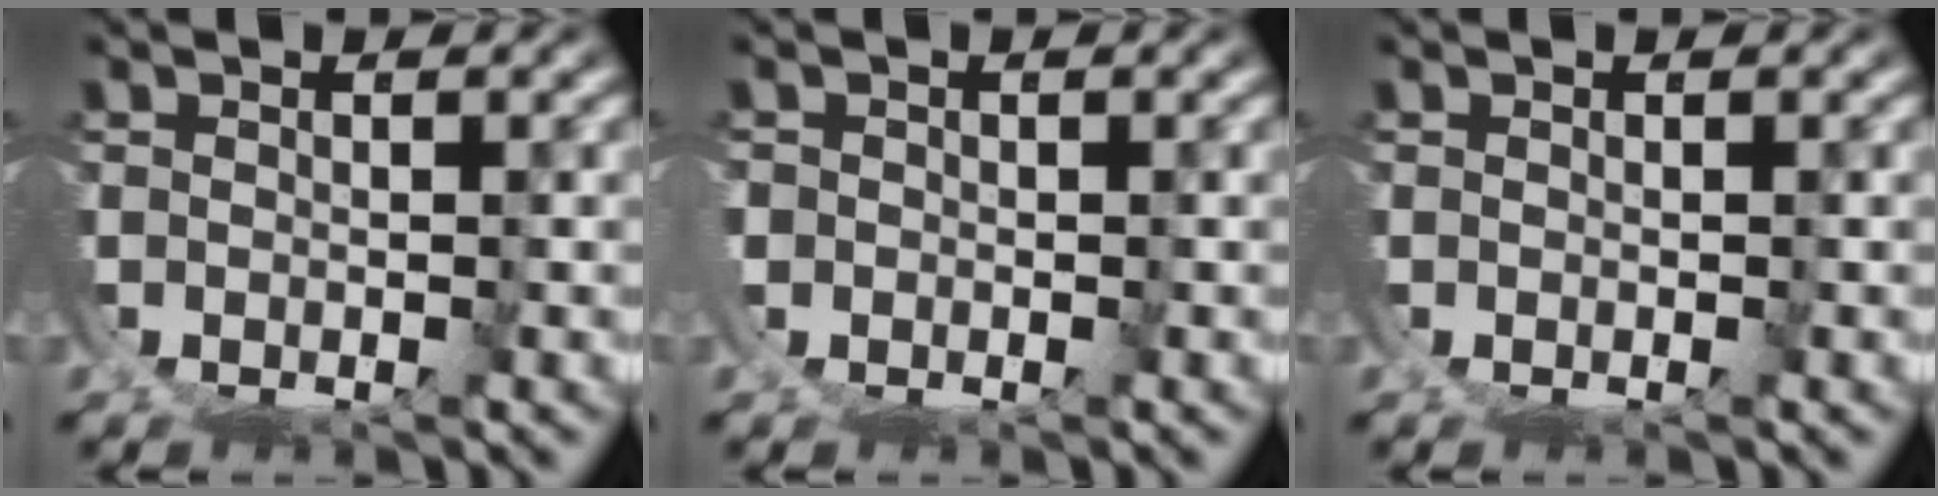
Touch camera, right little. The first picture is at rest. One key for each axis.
{"total": 0.9, "fx": -0.3, "fy": 0.8, "fz": 0.2, "tx": -0.012, "ty": -0.011, "tz": -0.001}
{"total": 0.0}